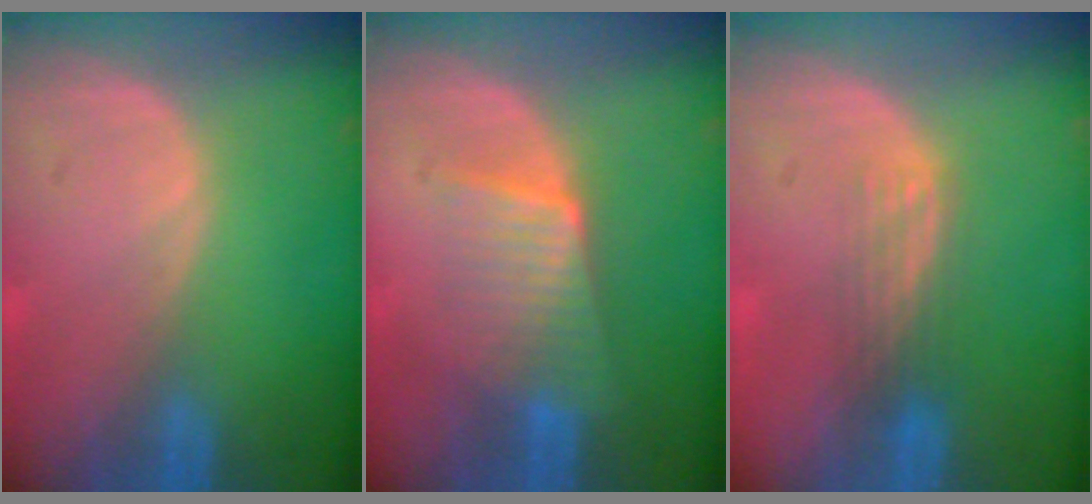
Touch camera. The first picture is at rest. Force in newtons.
{"total": 5.7, "press": 5.4, "slide": 1.8}
{"total": 2.9, "press": 2.7, "slide": 1.2}